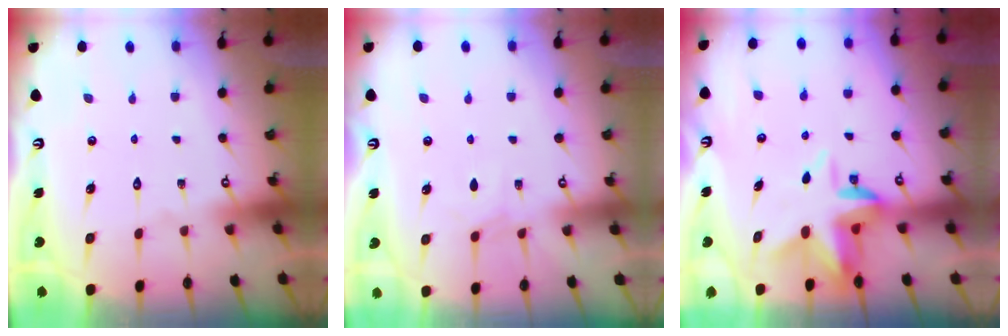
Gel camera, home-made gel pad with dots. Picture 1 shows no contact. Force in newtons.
{"total": 3.7, "press": 3.6, "slide": 0.5}
{"total": 4.8, "press": 4.7, "slide": 1.0}